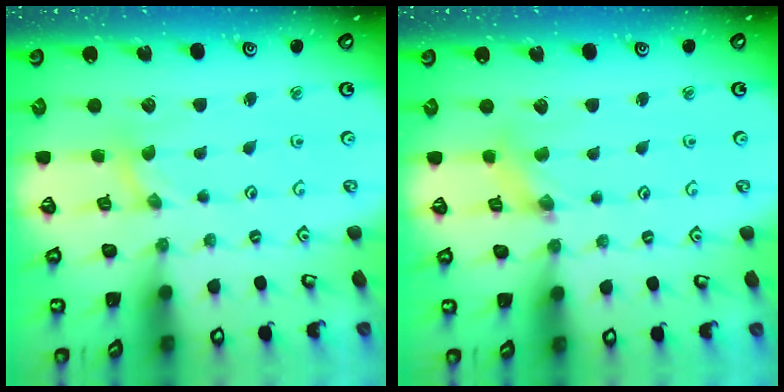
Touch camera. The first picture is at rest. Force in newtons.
{"total": 1.5, "press": 1.4, "slide": 0.3}